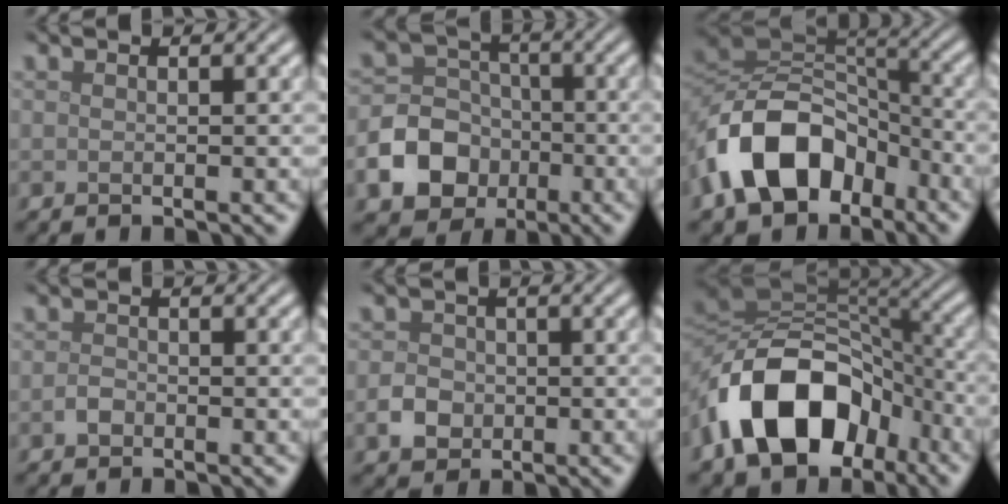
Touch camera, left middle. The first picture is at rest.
{"total": 9.6, "force": [-3.8, 8.2, 3.3], "torque": [-0.055, -0.017, -0.094]}
{"total": 11.3, "force": [-5.4, 7.6, 6.4], "torque": [-0.114, 0.005, -0.105]}
{"total": 1.2, "force": [-0.6, 0.9, 0.5], "torque": [-0.011, 0.001, -0.014]}
{"total": 2.7, "force": [-0.8, 2.3, 1.2], "torque": [-0.020, 0.000, -0.018]}
{"total": 13.9, "force": [-6.2, 9.1, 8.4], "torque": [-0.159, 0.000, -0.114]}